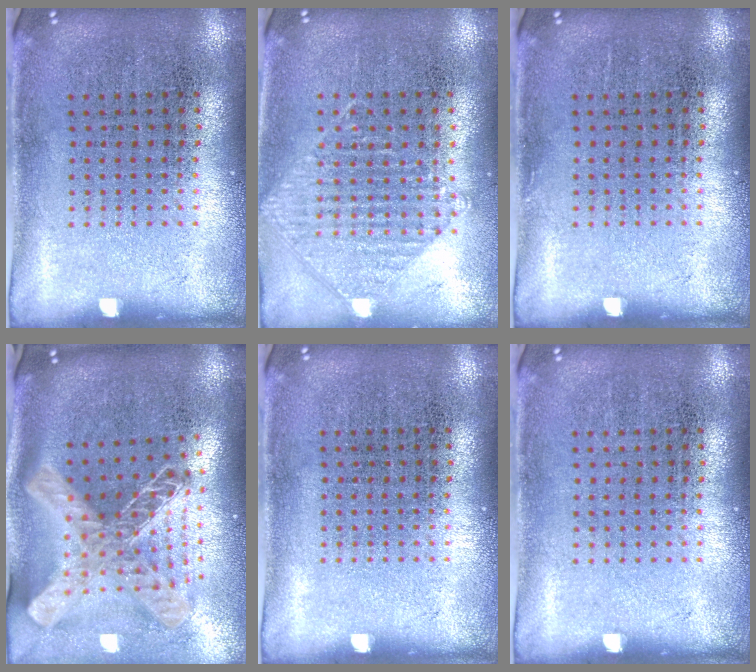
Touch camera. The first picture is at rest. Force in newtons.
{"total": 0.9, "press": 0.9, "slide": 0.1}
{"total": 0.0}
{"total": 2.7, "press": 1.9, "slide": 1.9}
{"total": 0.0}
{"total": 0.0}